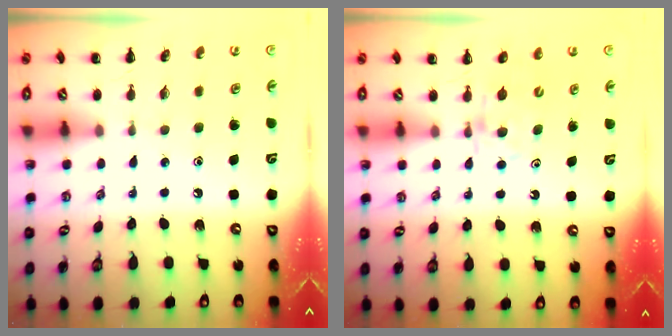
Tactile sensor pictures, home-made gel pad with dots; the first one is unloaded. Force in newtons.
{"total": 4.5, "press": 4.3, "slide": 1.3}